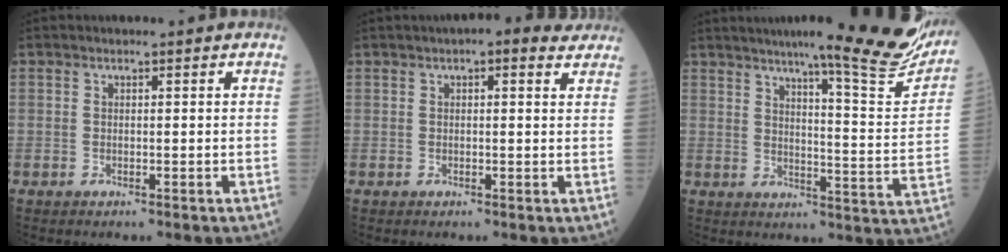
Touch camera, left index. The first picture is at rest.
{"total": 5.4, "force": [4.0, 1.7, 3.3], "torque": [-0.041, 0.025, 0.044]}
{"total": 21.0, "force": [17.5, 0.3, 11.7], "torque": [-0.153, -0.060, 0.214]}